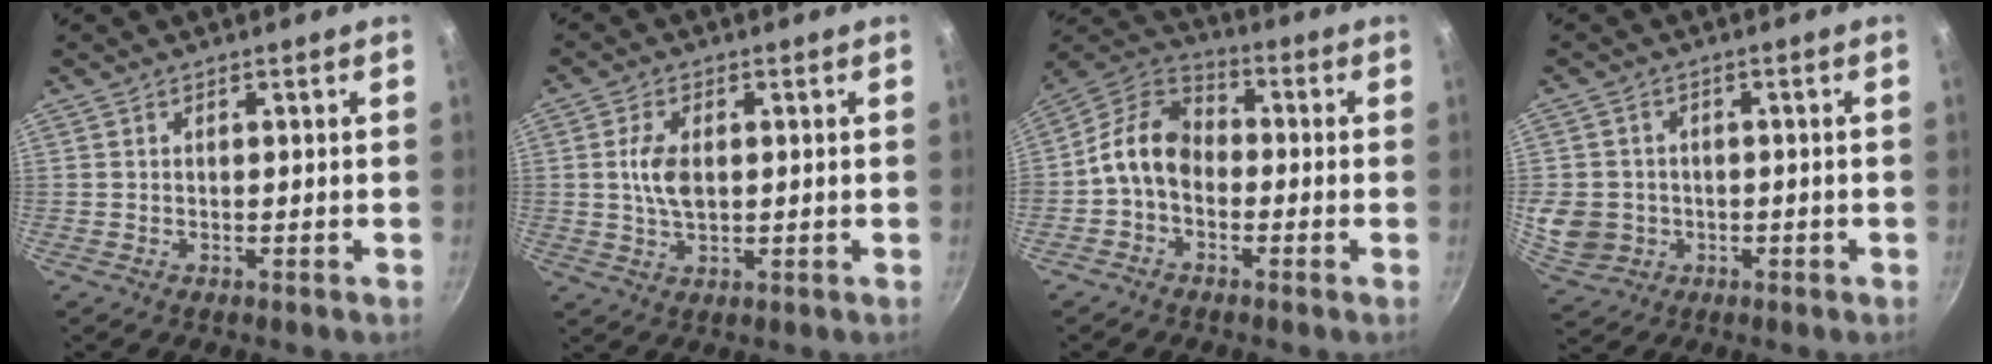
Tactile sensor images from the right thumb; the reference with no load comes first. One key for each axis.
{"total": 5.9, "fx": 0.6, "fy": 3.4, "fz": 4.8, "tx": -0.087, "ty": 0.000, "tz": 0.011}
{"total": 10.1, "fx": -1.7, "fy": 7.3, "fz": 6.7, "tx": -0.103, "ty": 0.042, "tz": -0.055}
{"total": 8.1, "fx": -1.0, "fy": 7.3, "fz": 3.4, "tx": -0.051, "ty": 0.006, "tz": -0.006}